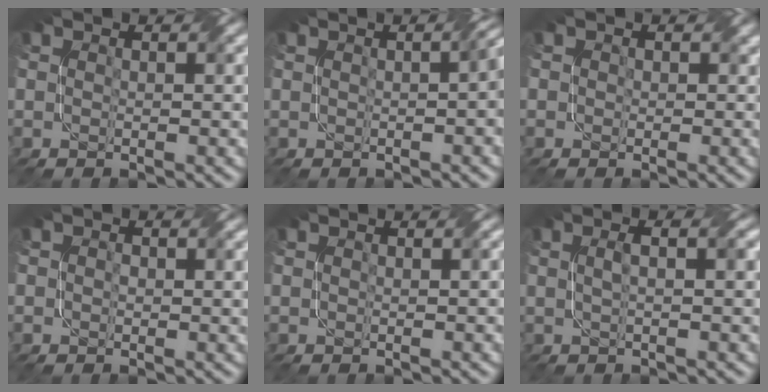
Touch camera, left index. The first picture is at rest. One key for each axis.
{"total": 3.7, "fx": 0.0, "fy": 1.3, "fz": 3.5, "tx": -0.020, "ty": 0.014, "tz": 0.004}
{"total": 1.6, "fx": 0.5, "fy": 1.4, "fz": 0.4, "tx": -0.006, "ty": 0.003, "tz": 0.001}
{"total": 1.5, "fx": 0.3, "fy": 1.0, "fz": 1.0, "tx": -0.013, "ty": -0.001, "tz": 0.005}
{"total": 0.6, "fx": 0.3, "fy": 0.1, "fz": 0.5, "tx": -0.006, "ty": 0.004, "tz": 0.001}
{"total": 2.5, "fx": 0.6, "fy": 0.8, "fz": 2.3, "tx": -0.034, "ty": 0.006, "tz": 0.005}